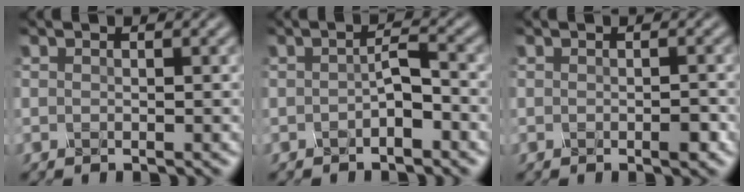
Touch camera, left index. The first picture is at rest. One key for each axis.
{"total": 1.2, "fx": -0.7, "fy": -0.1, "fz": 0.9, "tx": -0.029, "ty": 0.006, "tz": -0.008}
{"total": 1.4, "fx": -0.9, "fy": 0.1, "fz": 1.0, "tx": -0.031, "ty": 0.000, "tz": -0.008}